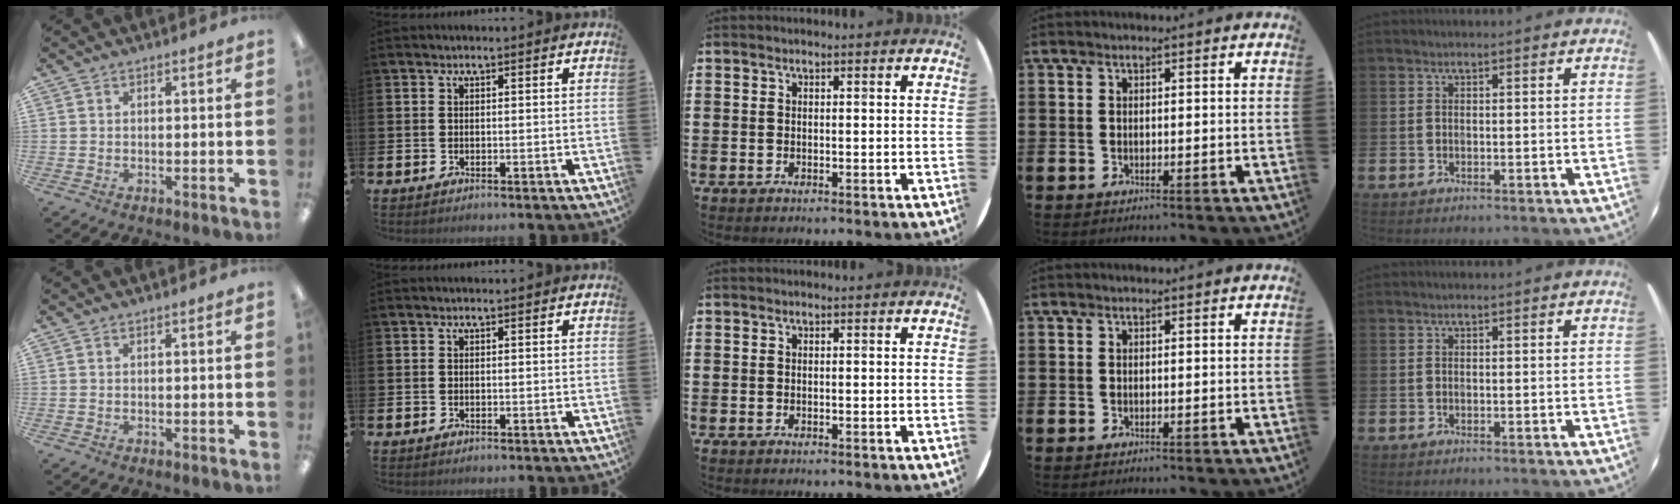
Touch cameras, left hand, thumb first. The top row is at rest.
{}